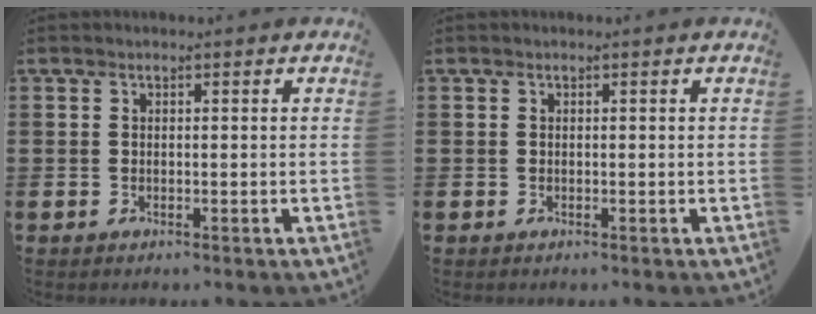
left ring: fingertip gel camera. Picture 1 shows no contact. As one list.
[{"total": 0.0}]